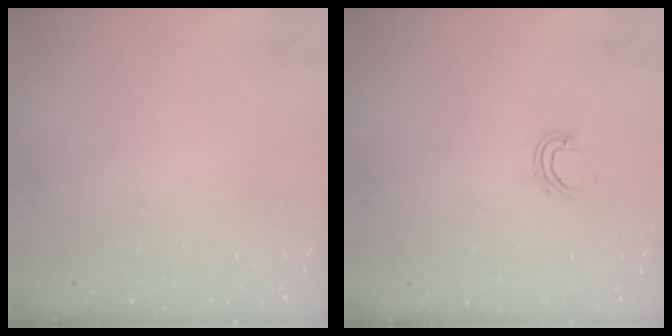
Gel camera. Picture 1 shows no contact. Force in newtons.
{"total": 5.4, "press": 5.4, "slide": 0.4}